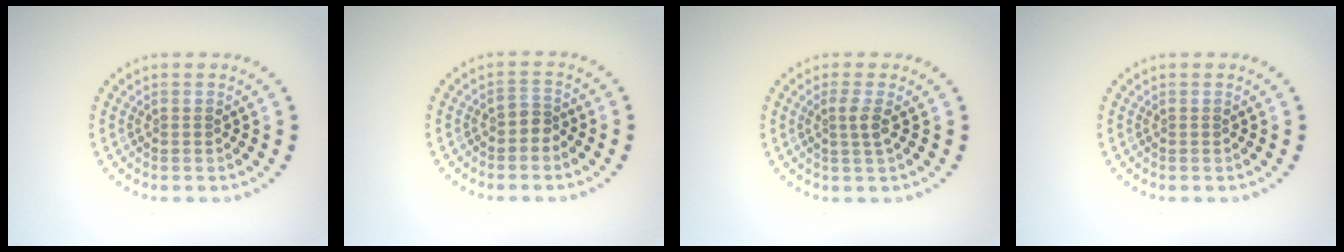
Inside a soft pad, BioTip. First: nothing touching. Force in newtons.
{"total": 1.4, "press": 1.0, "slide": 0.9}
{"total": 1.5, "press": 1.0, "slide": 1.1}
{"total": 0.0}